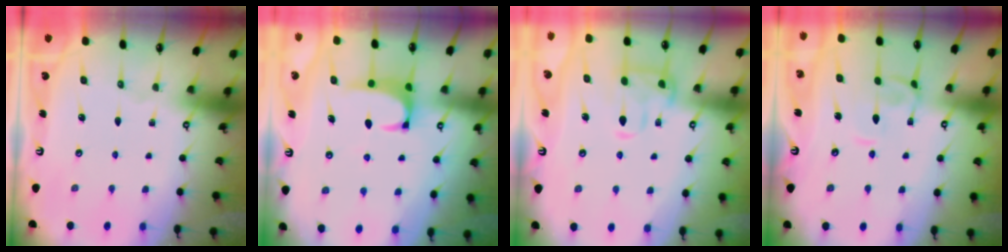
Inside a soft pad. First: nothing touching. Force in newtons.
{"total": 1.2, "press": 1.1, "slide": 0.5}
{"total": 5.1, "press": 4.8, "slide": 1.6}
{"total": 1.2, "press": 1.2, "slide": 0.0}